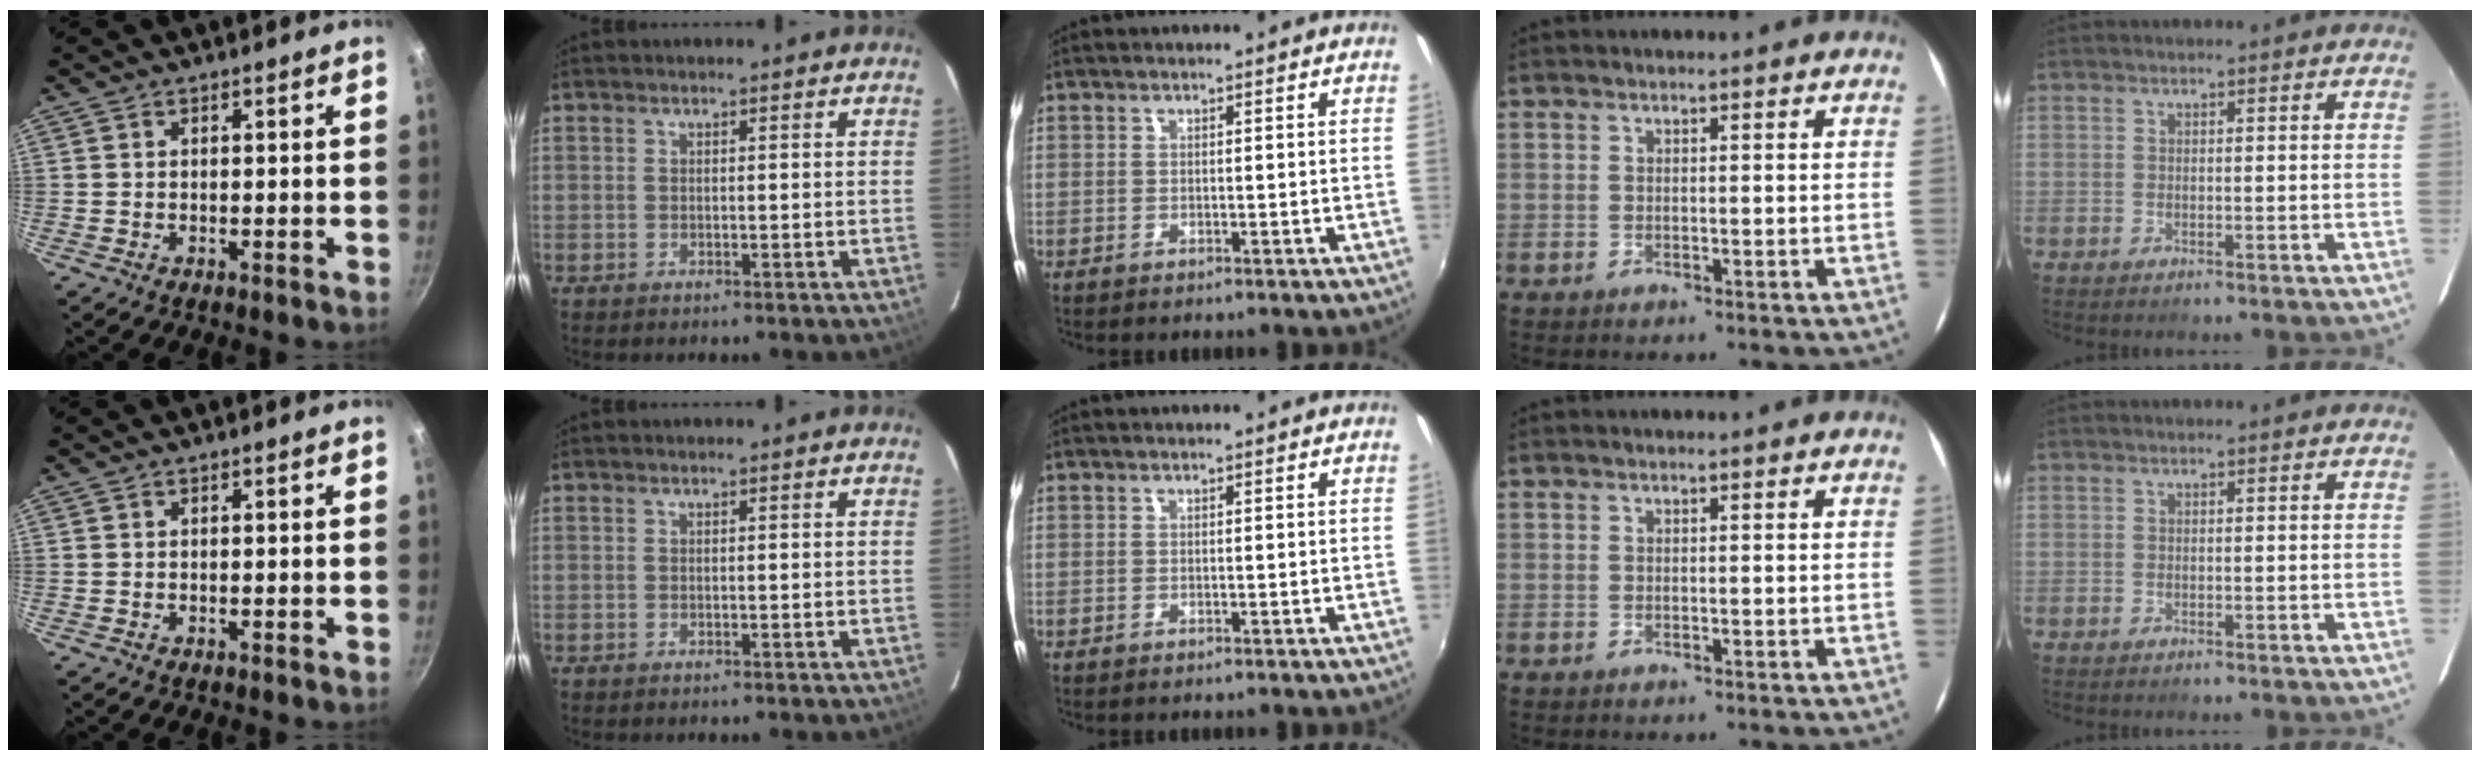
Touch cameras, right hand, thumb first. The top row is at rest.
{}